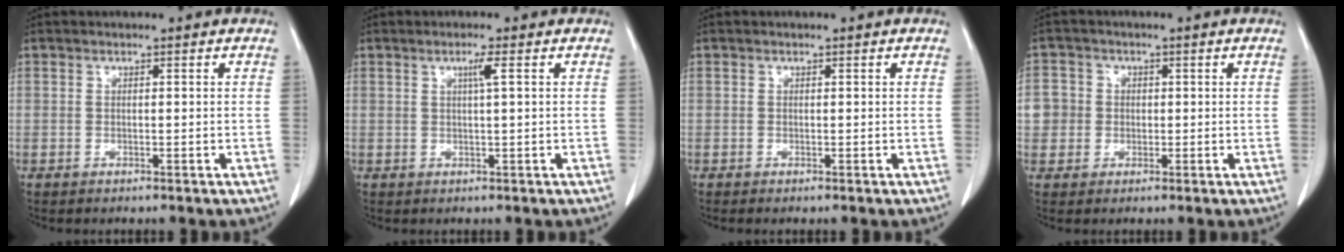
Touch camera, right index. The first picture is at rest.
{"total": 1.9, "force": [0.6, -0.4, 1.7], "torque": [-0.034, -0.001, 0.011]}
{"total": 0.0}
{"total": 4.3, "force": [0.1, 4.3, 0.6], "torque": [-0.003, 0.014, 0.002]}